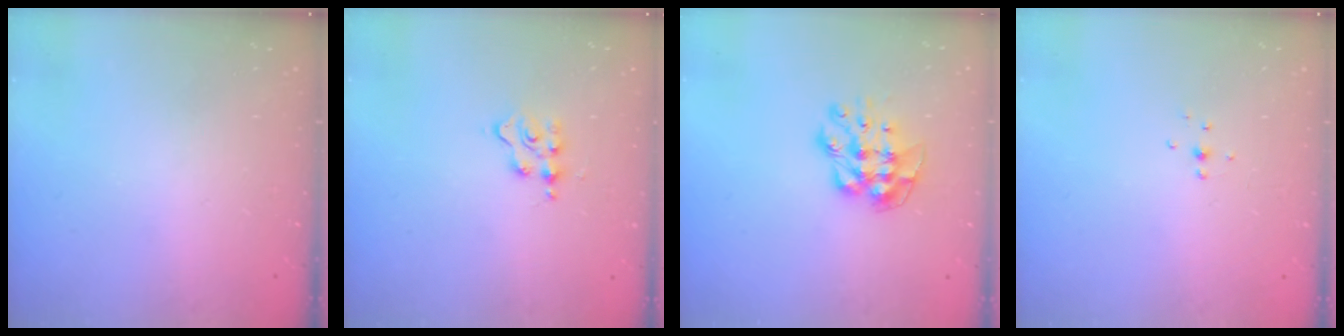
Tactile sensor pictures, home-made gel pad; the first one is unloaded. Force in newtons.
{"total": 3.4, "press": 3.4, "slide": 0.5}
{"total": 9.5, "press": 9.4, "slide": 0.6}
{"total": 3.8, "press": 3.7, "slide": 0.8}